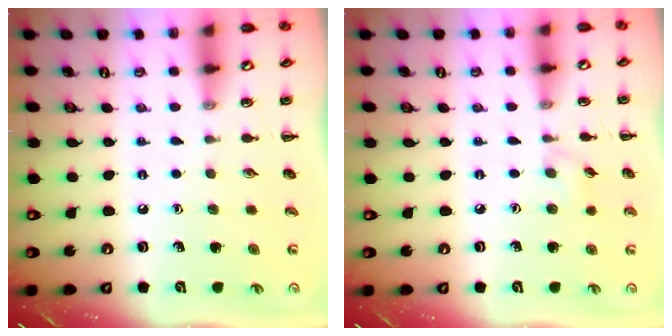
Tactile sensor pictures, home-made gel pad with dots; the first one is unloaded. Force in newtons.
{"total": 3.9, "press": 3.6, "slide": 1.5}